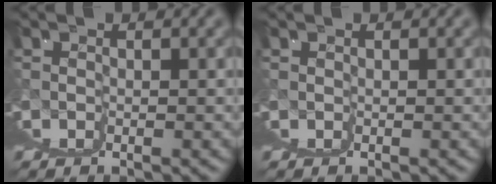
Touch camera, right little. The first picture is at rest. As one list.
[{"total": 0.0}]